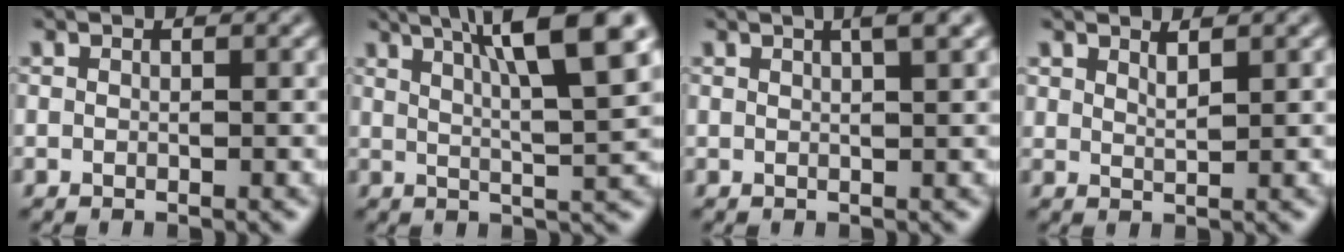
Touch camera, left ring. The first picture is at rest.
{"total": 9.7, "force": [4.8, 1.6, 8.3], "torque": [-0.102, 0.021, 0.073]}
{"total": 3.1, "force": [1.7, 0.9, 2.4], "torque": [-0.013, 0.008, 0.003]}
{"total": 1.1, "force": [1.0, 0.2, 0.5], "torque": [-0.010, -0.002, 0.017]}